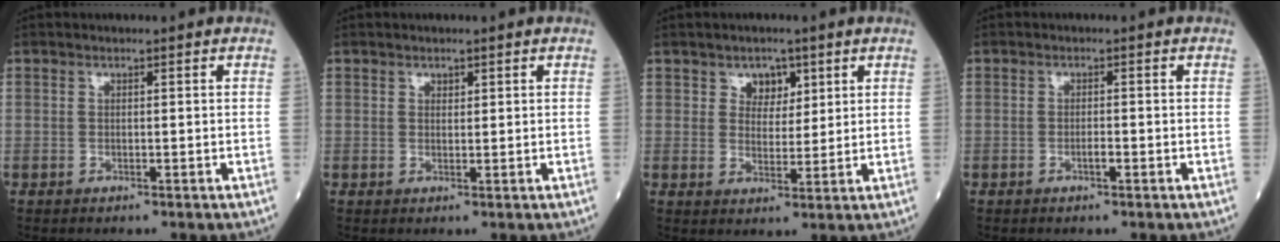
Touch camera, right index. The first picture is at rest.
{"total": 0.8, "force": [0.6, 0.5, 0.3], "torque": [-0.002, -0.005, 0.007]}
{"total": 3.7, "force": [2.1, 2.7, 1.5], "torque": [-0.016, 0.003, 0.034]}
{"total": 1.2, "force": [-0.5, 0.2, 1.1], "torque": [-0.022, 0.000, -0.009]}